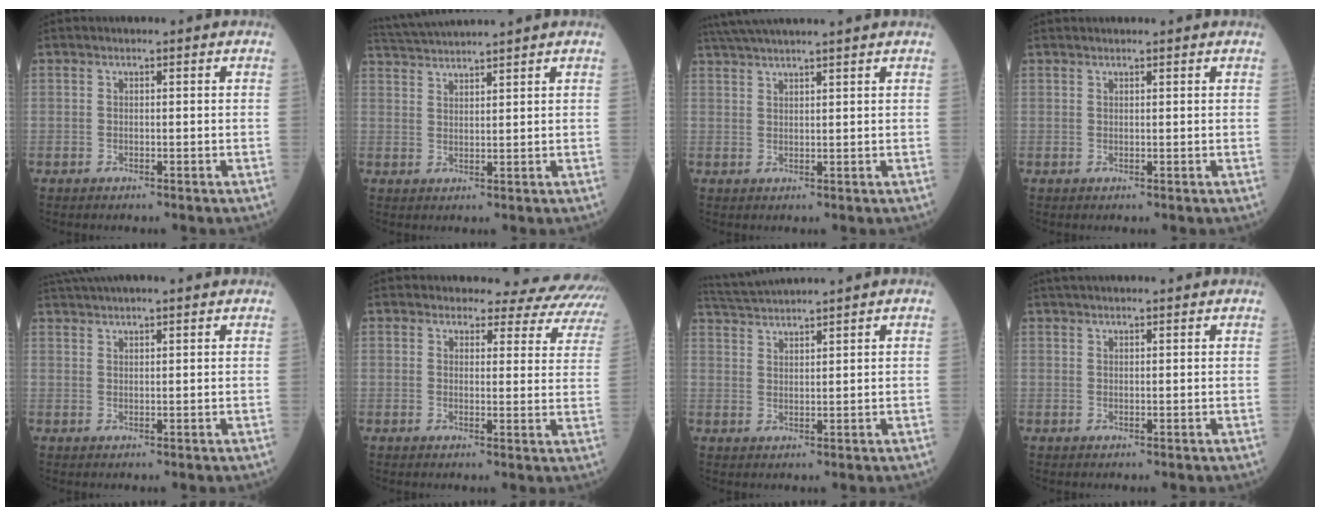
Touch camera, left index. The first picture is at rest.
{"total": 6.9, "force": [6.5, -1.5, 1.8], "torque": [-0.036, 0.025, 0.114]}
{"total": 9.9, "force": [8.7, -0.8, 4.6], "torque": [-0.080, 0.034, 0.130]}
{"total": 2.0, "force": [1.9, 0.0, 0.5], "torque": [-0.006, 0.018, 0.027]}
{"total": 9.9, "force": [8.9, 0.5, 4.2], "torque": [-0.073, 0.032, 0.126]}
{"total": 11.7, "force": [11.0, 3.5, 1.7], "torque": [0.012, -0.048, 0.085]}
{"total": 7.3, "force": [6.9, -1.4, 1.9], "torque": [-0.042, 0.026, 0.121]}
{"total": 8.1, "force": [7.5, 0.6, 3.2], "torque": [-0.043, 0.035, 0.097]}